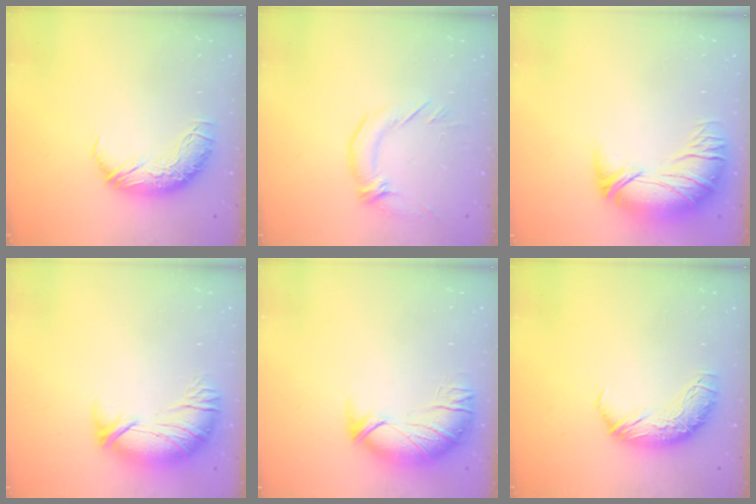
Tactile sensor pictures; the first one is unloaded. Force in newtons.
{"total": 2.3, "press": 0.8, "slide": 2.1}
{"total": 2.9, "press": 0.6, "slide": 2.9}
{"total": 3.5, "press": 2.5, "slide": 2.4}
{"total": 3.0, "press": 1.6, "slide": 2.6}
{"total": 0.0}